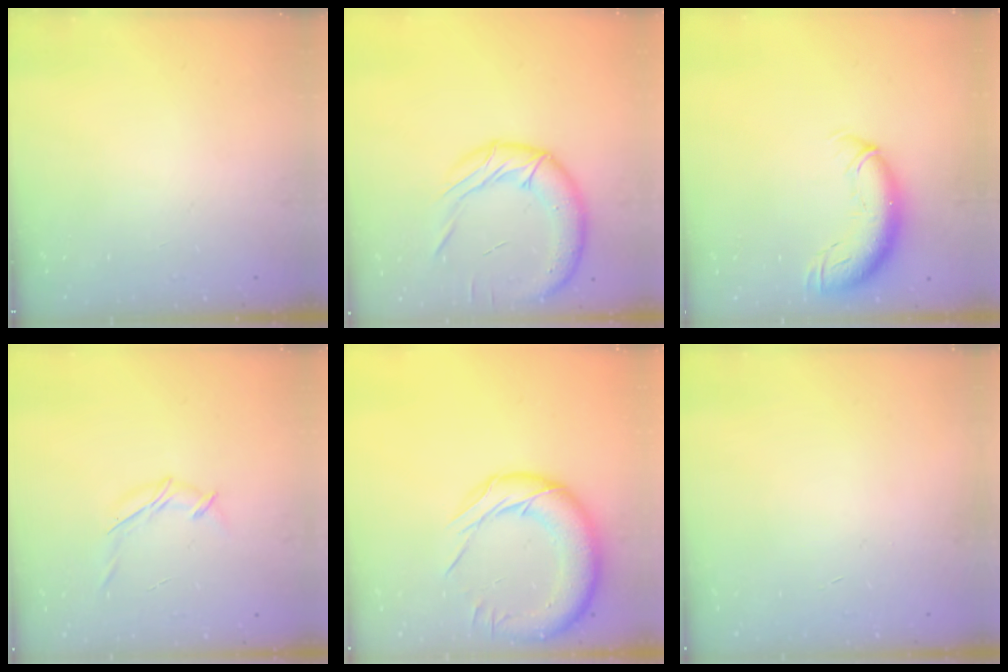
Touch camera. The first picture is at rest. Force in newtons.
{"total": 18.1, "press": 17.9, "slide": 2.6}
{"total": 12.1, "press": 11.7, "slide": 3.1}
{"total": 6.8, "press": 6.7, "slide": 0.9}
{"total": 18.5, "press": 18.2, "slide": 3.6}
{"total": 0.6, "press": 0.5, "slide": 0.2}